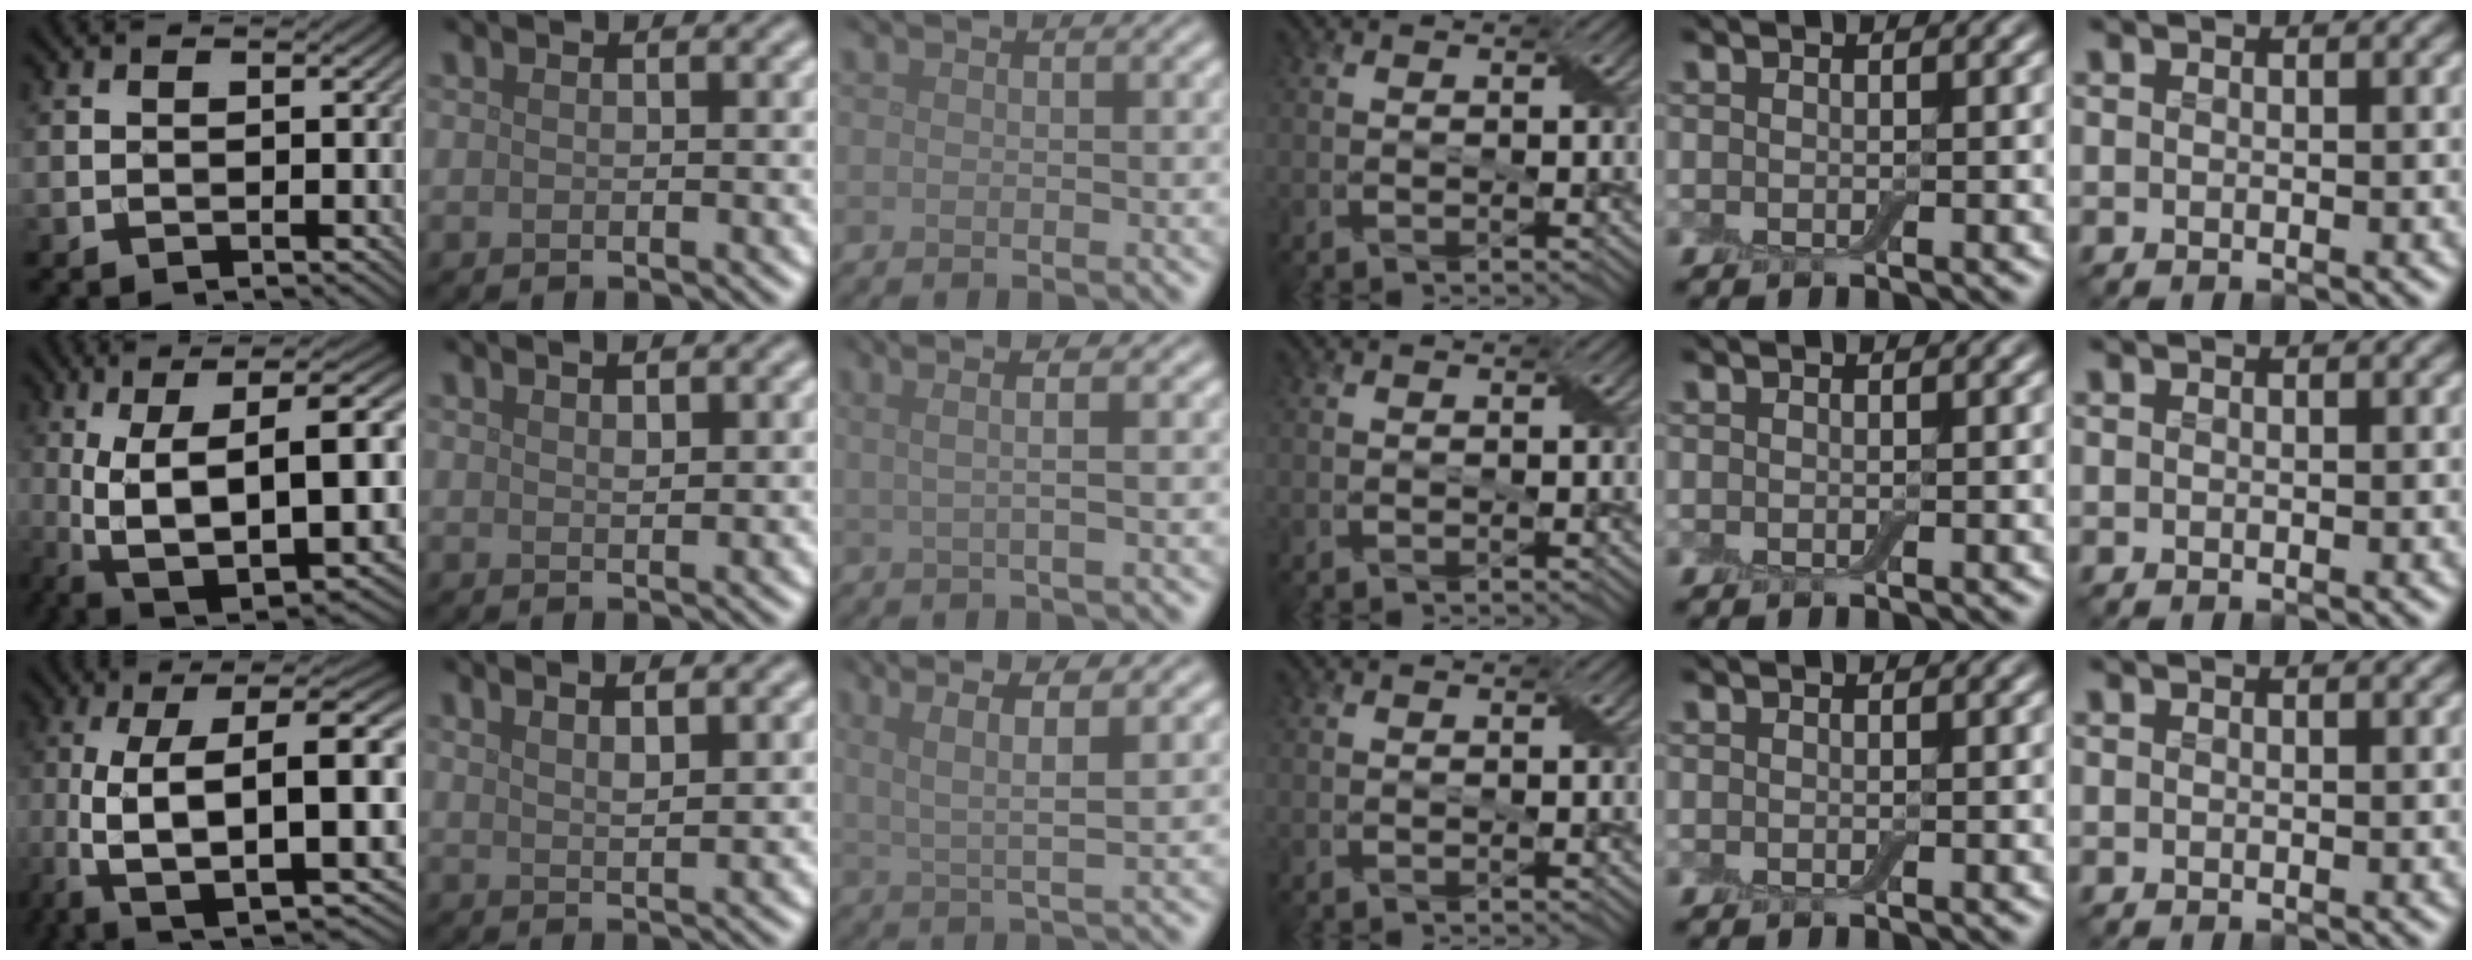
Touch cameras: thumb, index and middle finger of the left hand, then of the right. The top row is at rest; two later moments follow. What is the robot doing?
{"motion": "peel", "object": "bubble wrap"}